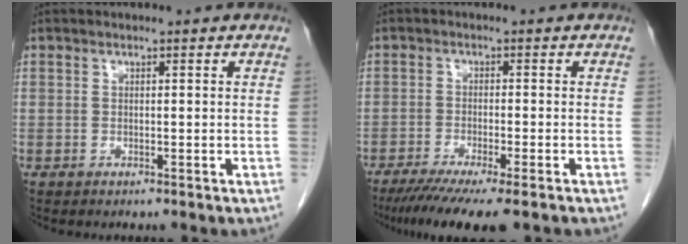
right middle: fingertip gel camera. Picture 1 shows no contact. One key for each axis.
{"total": 9.1, "fx": -6.8, "fy": 0.5, "fz": 6.1, "tx": -0.089, "ty": -0.020, "tz": -0.106}